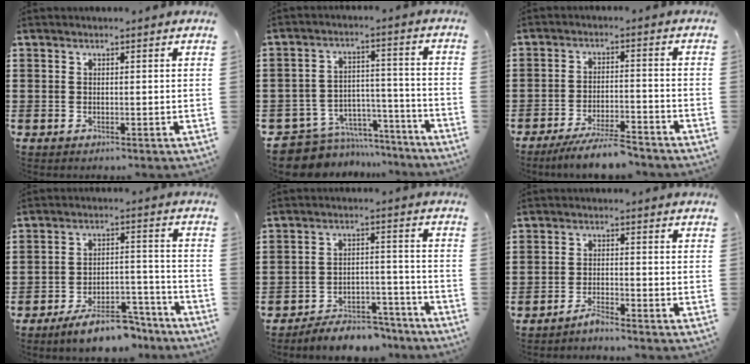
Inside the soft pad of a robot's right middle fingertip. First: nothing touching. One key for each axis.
{"total": 7.4, "fx": -6.9, "fy": 2.5, "fz": 0.9, "tx": -0.025, "ty": 0.013, "tz": -0.135}
{"total": 5.8, "fx": -5.2, "fy": 0.2, "fz": 2.5, "tx": -0.054, "ty": -0.011, "tz": -0.099}
{"total": 8.6, "fx": -7.1, "fy": 2.2, "fz": 4.3, "tx": -0.069, "ty": 0.018, "tz": -0.128}
{"total": 5.8, "fx": -5.6, "fy": 0.9, "fz": 0.9, "tx": -0.013, "ty": 0.014, "tz": -0.109}
{"total": 2.4, "fx": -2.3, "fy": -0.1, "fz": 0.7, "tx": -0.020, "ty": 0.000, "tz": -0.047}